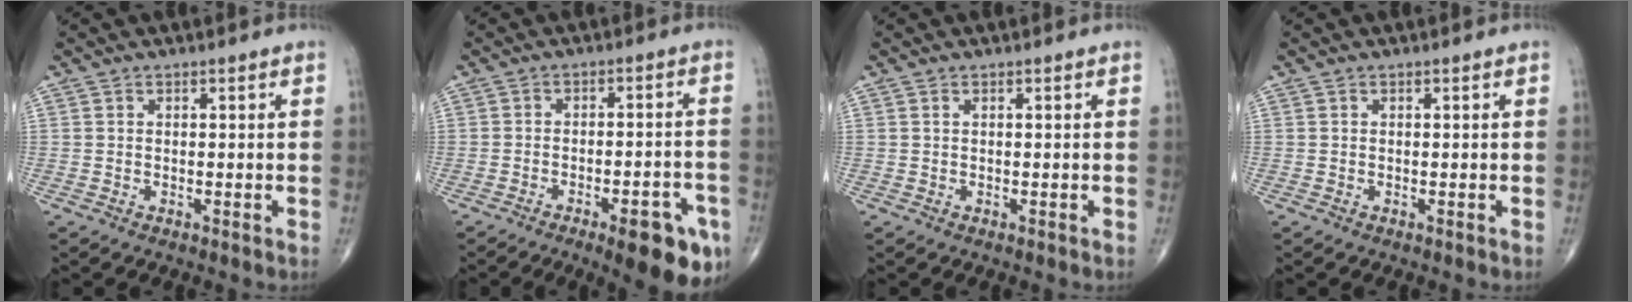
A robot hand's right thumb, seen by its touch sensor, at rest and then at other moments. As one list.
[{"total": 11.9, "force": [-6.3, 3.6, 9.5], "torque": [-0.099, 0.025, -0.079]}, {"total": 0.0}, {"total": 0.0}]